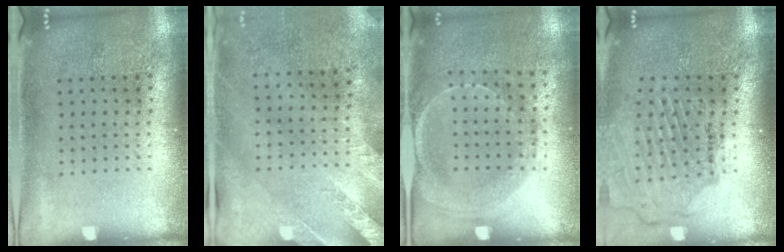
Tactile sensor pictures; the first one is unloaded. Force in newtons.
{"total": 2.6, "press": 2.1, "slide": 1.6}
{"total": 1.5, "press": 1.5, "slide": 0.3}
{"total": 1.6, "press": 1.6, "slide": 0.0}